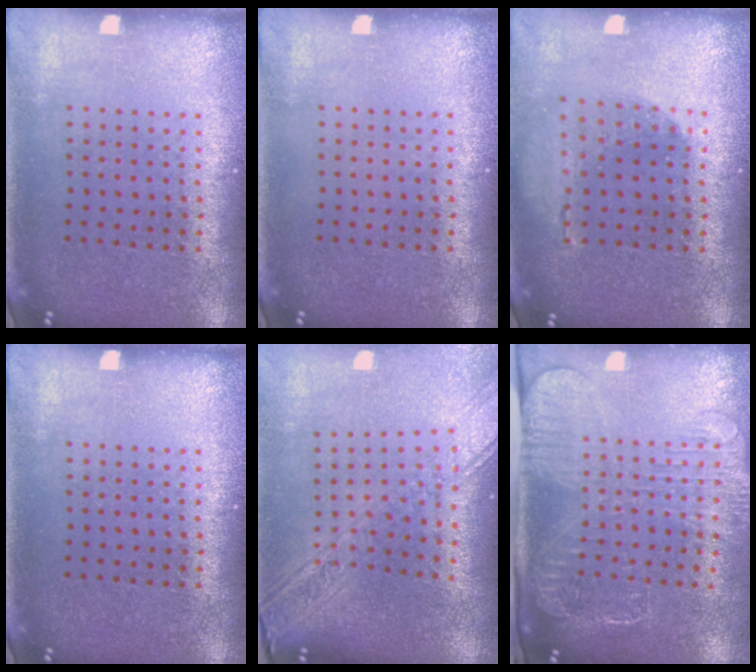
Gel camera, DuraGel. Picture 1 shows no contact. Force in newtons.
{"total": 0.0}
{"total": 1.1, "press": 1.1, "slide": 0.2}
{"total": 0.0}
{"total": 2.7, "press": 2.1, "slide": 1.6}
{"total": 2.7, "press": 2.1, "slide": 1.7}